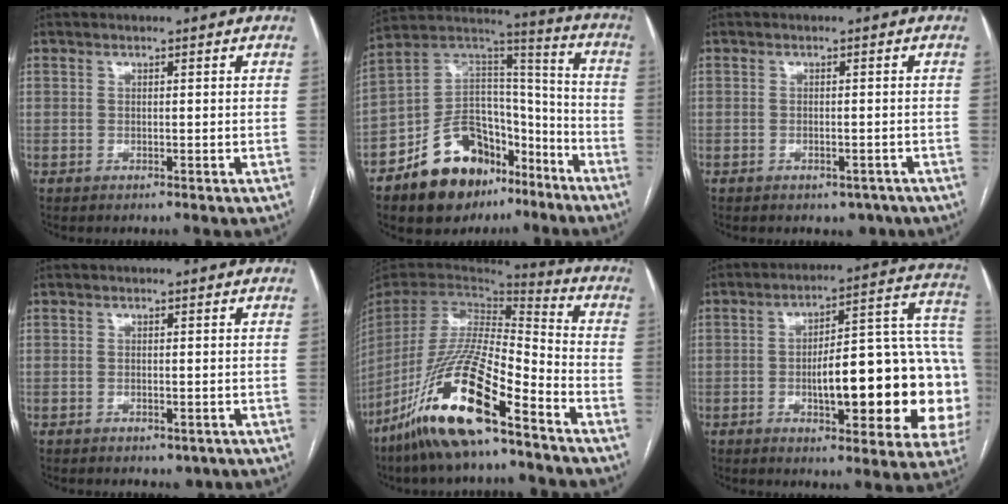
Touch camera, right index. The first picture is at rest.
{"total": 19.4, "force": [-12.2, 11.3, 10.0], "torque": [-0.162, 0.065, -0.197]}
{"total": 2.9, "force": [-2.1, 1.6, 1.1], "torque": [-0.008, 0.002, -0.021]}
{"total": 2.1, "force": [-1.3, 1.1, 1.2], "torque": [-0.013, -0.001, -0.008]}
{"total": 19.1, "force": [-12.4, 2.8, 14.3], "torque": [-0.316, -0.043, -0.238]}
{"total": 24.0, "force": [-4.3, 5.9, 22.9], "torque": [-0.235, 0.037, -0.045]}